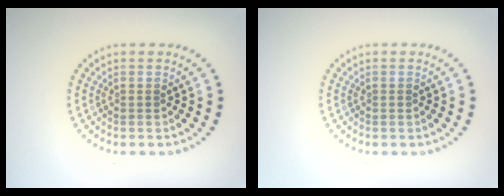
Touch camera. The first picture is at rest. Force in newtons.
{"total": 0.0}